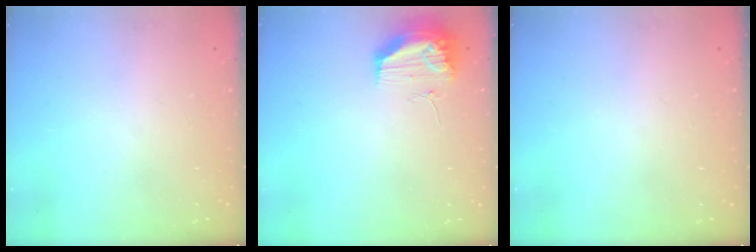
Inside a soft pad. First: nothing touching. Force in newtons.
{"total": 19.1, "press": 13.1, "slide": 13.9}
{"total": 0.0}